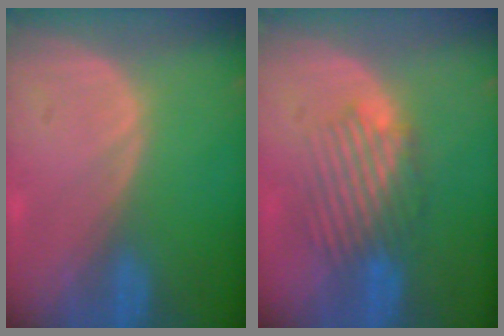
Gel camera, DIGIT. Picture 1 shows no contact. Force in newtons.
{"total": 5.9, "press": 5.7, "slide": 1.6}